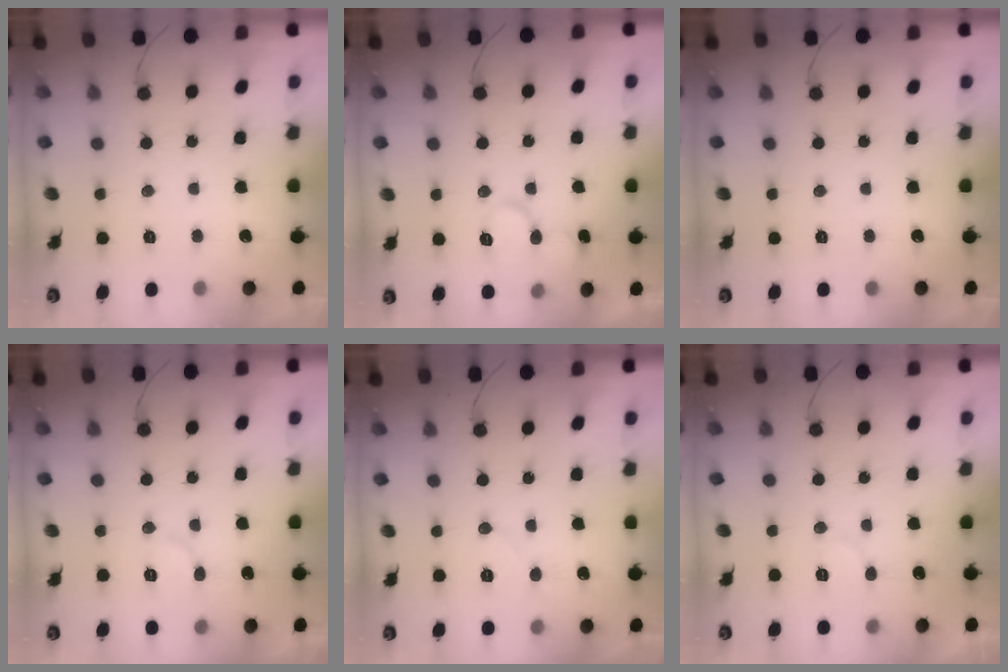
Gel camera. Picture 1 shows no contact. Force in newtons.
{"total": 10.1, "press": 10.1, "slide": 0.9}
{"total": 0.0}
{"total": 6.7, "press": 6.7, "slide": 0.7}
{"total": 5.8, "press": 5.8, "slide": 0.5}
{"total": 7.2, "press": 7.1, "slide": 0.7}